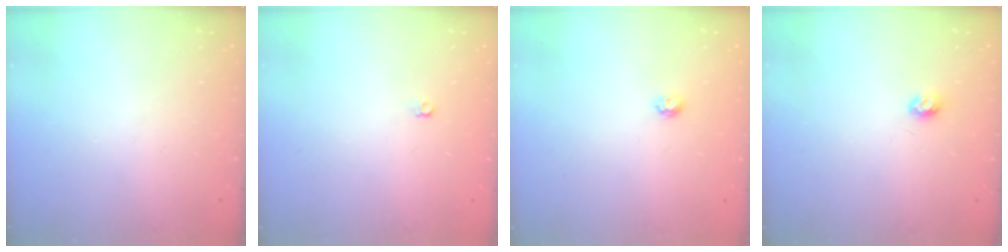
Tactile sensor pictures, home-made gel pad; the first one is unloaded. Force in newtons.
{"total": 3.6, "press": 3.5, "slide": 0.6}
{"total": 4.2, "press": 4.1, "slide": 0.4}
{"total": 4.6, "press": 4.6, "slide": 0.5}